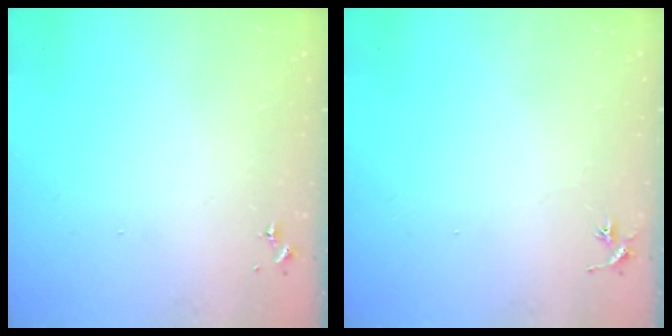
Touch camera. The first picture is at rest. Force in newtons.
{"total": 2.9, "press": 2.9, "slide": 0.3}